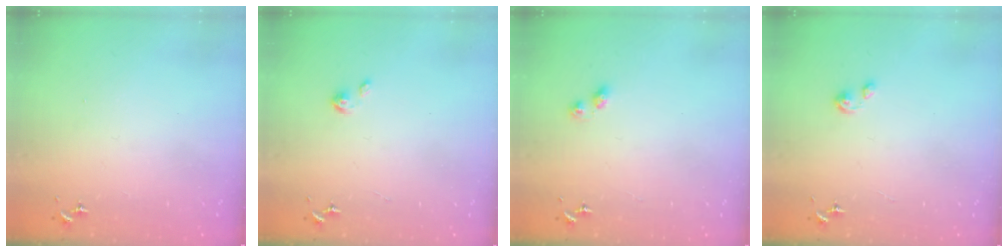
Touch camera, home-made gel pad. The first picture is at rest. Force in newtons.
{"total": 2.7, "press": 2.7, "slide": 0.2}
{"total": 3.0, "press": 3.0, "slide": 0.4}
{"total": 2.3, "press": 2.3, "slide": 0.2}